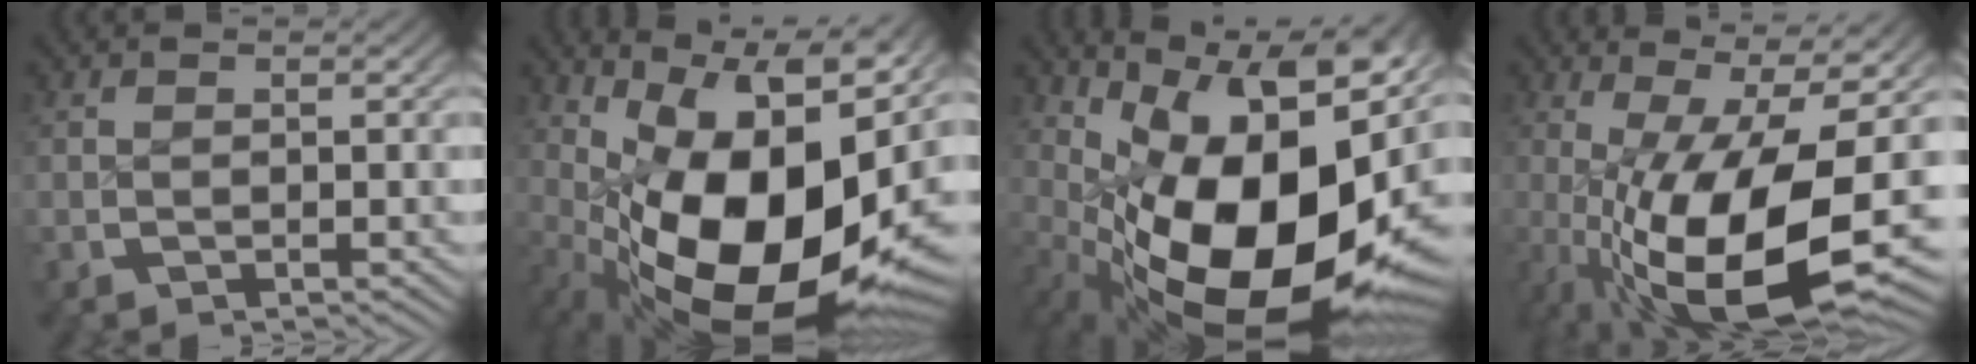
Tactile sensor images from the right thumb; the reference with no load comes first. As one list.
[{"total": 22.2, "force": [-1.3, 12.9, 18.0], "torque": [-0.298, -0.072, 0.021]}, {"total": 24.4, "force": [-1.5, 14.1, 19.9], "torque": [-0.318, -0.072, 0.017]}, {"total": 17.4, "force": [-2.1, 8.3, 15.1], "torque": [-0.276, -0.064, 0.010]}]